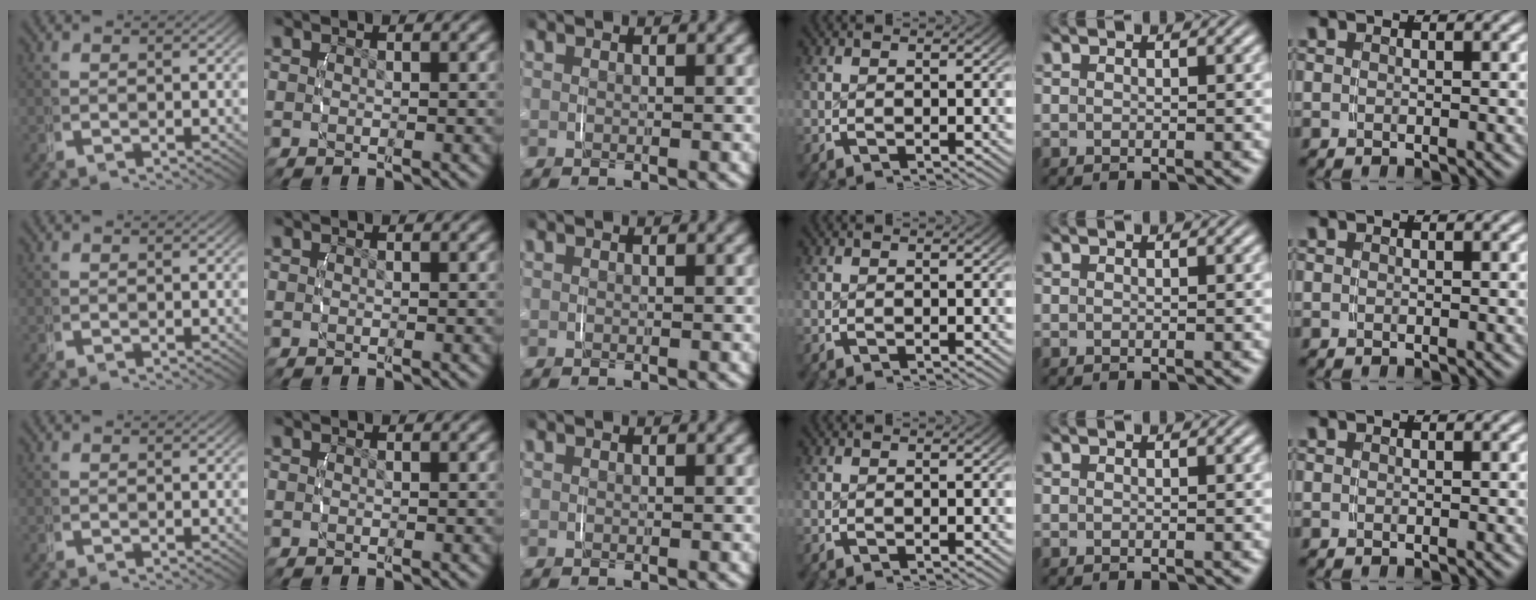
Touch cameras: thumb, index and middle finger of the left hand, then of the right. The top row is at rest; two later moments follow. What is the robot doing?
{"motion": "grasp_and_lifting", "object": "router"}